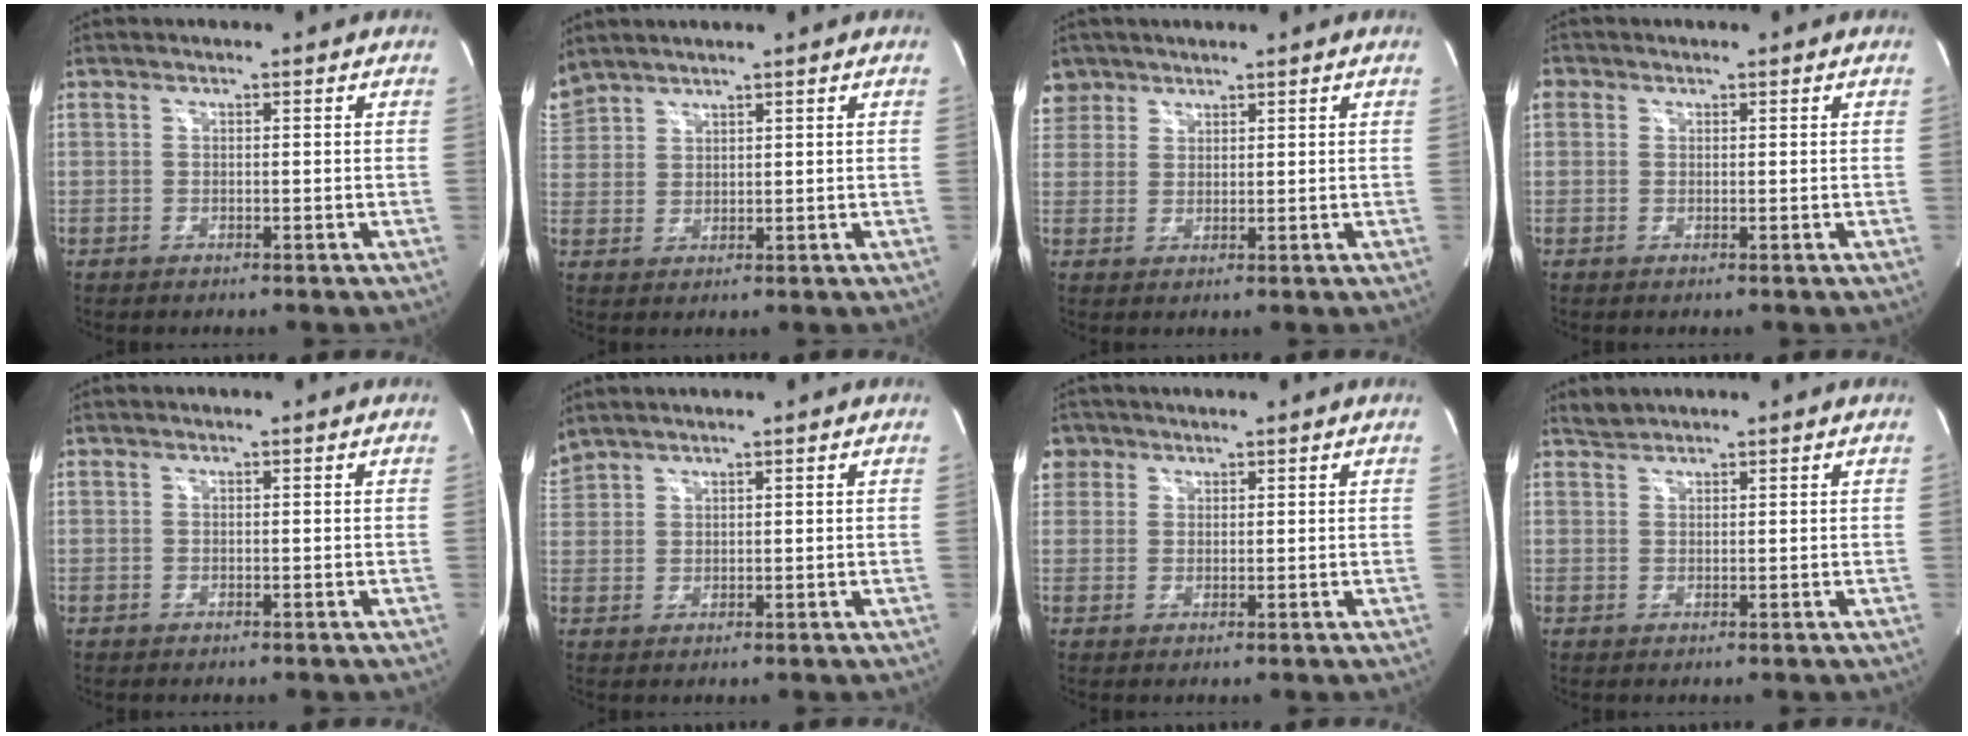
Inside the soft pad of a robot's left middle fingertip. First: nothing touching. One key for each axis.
{"total": 5.0, "fx": 4.8, "fy": 1.2, "fz": 0.9, "tx": -0.034, "ty": 0.022, "tz": 0.105}
{"total": 4.6, "fx": 3.4, "fy": 3.1, "fz": -0.2, "tx": 0.010, "ty": 0.011, "tz": 0.068}
{"total": 2.1, "fx": 0.8, "fy": 1.9, "fz": 0.5, "tx": -0.008, "ty": 0.014, "tz": 0.014}
{"total": 0.0}
{"total": 3.8, "fx": 3.6, "fy": 0.5, "fz": 1.0, "tx": -0.034, "ty": 0.030, "tz": 0.078}
{"total": 4.9, "fx": 2.7, "fy": 4.1, "fz": 0.6, "tx": -0.014, "ty": 0.017, "tz": 0.052}
{"total": 1.6, "fx": 1.5, "fy": 0.1, "fz": -0.3, "tx": -0.001, "ty": 0.004, "tz": 0.032}